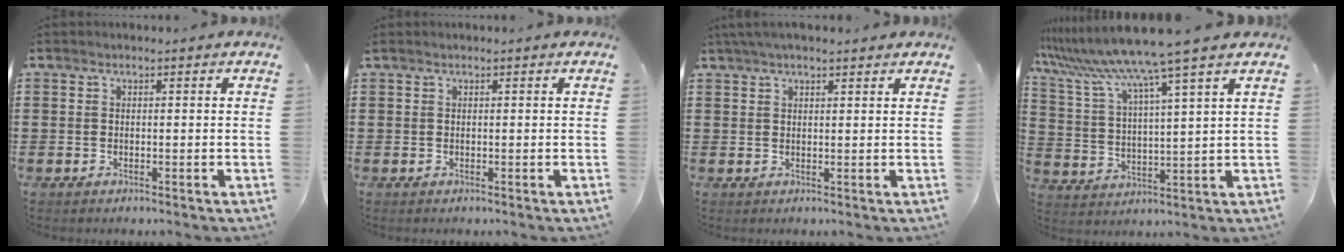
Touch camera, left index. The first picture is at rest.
{"total": 0.0}
{"total": 2.6, "force": [2.0, 0.4, 1.6], "torque": [-0.033, 0.006, 0.037]}
{"total": 9.6, "force": [8.0, -1.2, 5.0], "torque": [-0.130, -0.049, 0.128]}